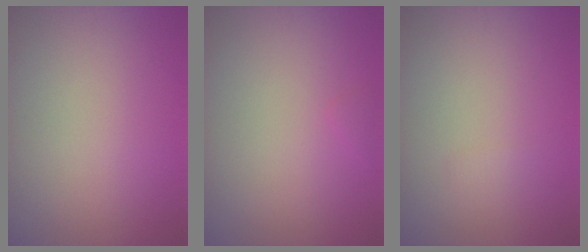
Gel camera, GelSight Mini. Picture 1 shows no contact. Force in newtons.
{"total": 0.5, "press": 0.5, "slide": 0.0}
{"total": 0.5, "press": 0.5, "slide": 0.0}